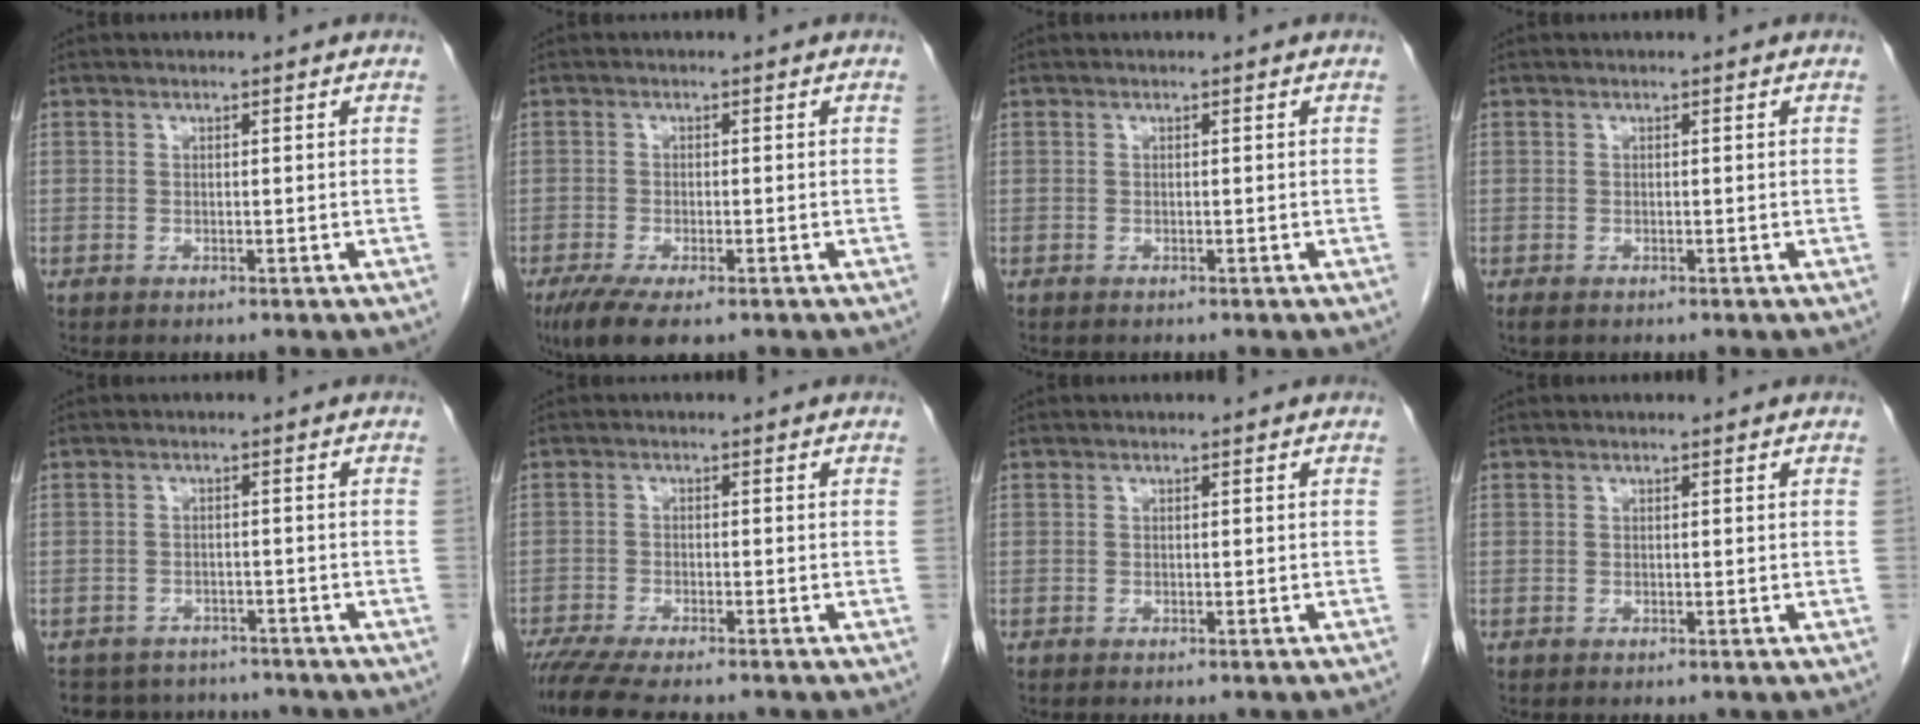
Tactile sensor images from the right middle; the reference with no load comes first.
{"total": 6.8, "force": [-4.5, 1.8, 4.8], "torque": [-0.081, -0.019, -0.073]}
{"total": 0.0}
{"total": 1.1, "force": [-0.7, 0.5, 0.6], "torque": [-0.011, -0.001, -0.006]}
{"total": 8.0, "force": [-7.3, 3.1, 0.9], "torque": [-0.013, 0.012, -0.093]}
{"total": 9.5, "force": [-8.1, 1.1, 4.9], "torque": [-0.075, -0.021, -0.130]}
{"total": 1.9, "force": [-1.7, -0.2, 0.8], "torque": [-0.012, 0.003, -0.019]}
{"total": 0.0}